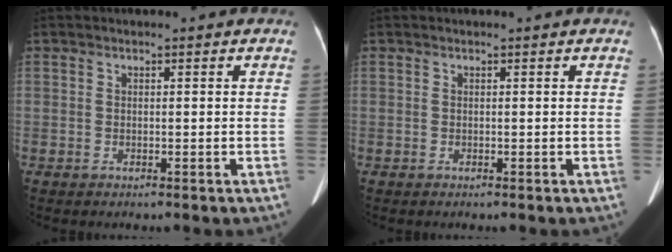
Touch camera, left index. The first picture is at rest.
{"total": 0.0}